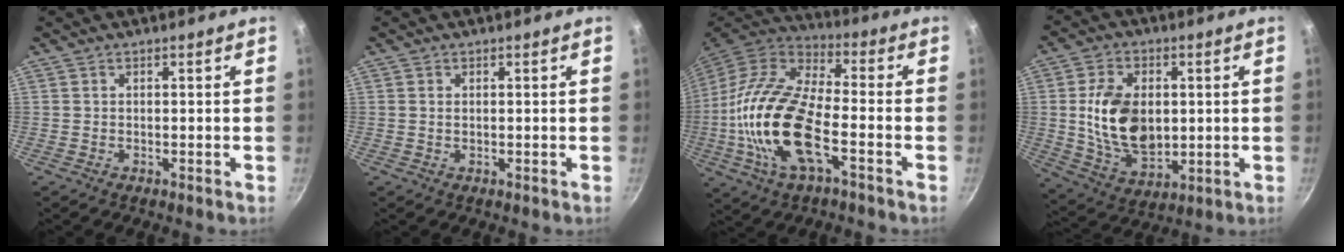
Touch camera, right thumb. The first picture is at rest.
{"total": 0.8, "force": [0.1, 0.5, 0.6], "torque": [-0.013, -0.001, 0.005]}
{"total": 21.4, "force": [-5.6, 9.4, 18.4], "torque": [-0.384, 0.024, -0.102]}
{"total": 15.1, "force": [1.1, 9.7, 11.5], "torque": [-0.184, -0.013, 0.031]}